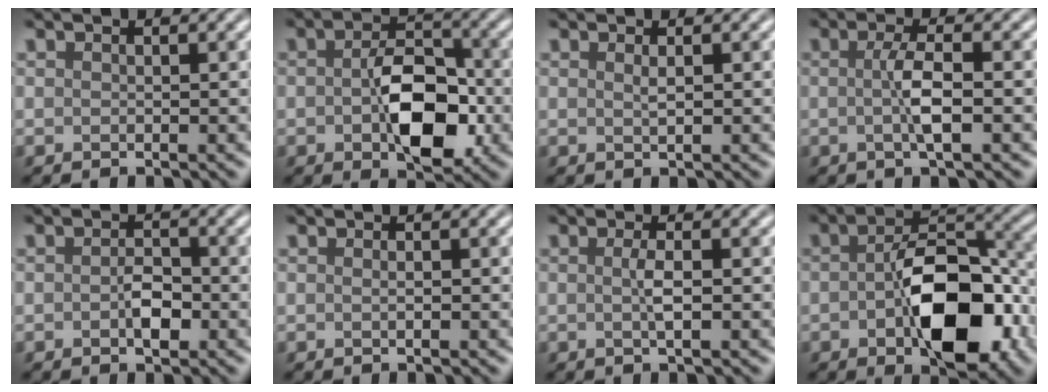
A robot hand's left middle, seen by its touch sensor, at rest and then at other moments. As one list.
[{"total": 7.2, "force": [-1.1, 3.9, 5.9], "torque": [-0.099, -0.004, -0.018]}, {"total": 0.9, "force": [0.3, 0.2, 0.8], "torque": [-0.011, 0.003, 0.004]}, {"total": 3.0, "force": [-0.2, 0.5, 2.9], "torque": [-0.055, -0.001, -0.005]}, {"total": 2.2, "force": [-0.5, 1.2, 1.8], "torque": [-0.032, 0.001, -0.011]}, {"total": 0.7, "force": [0.0, 0.2, 0.7], "torque": [-0.012, -0.001, -0.001]}, {"total": 1.6, "force": [0.0, 0.2, 1.6], "torque": [-0.032, 0.000, -0.001]}, {"total": 10.3, "force": [-2.4, 5.3, 8.4], "torque": [-0.134, 0.003, -0.040]}]